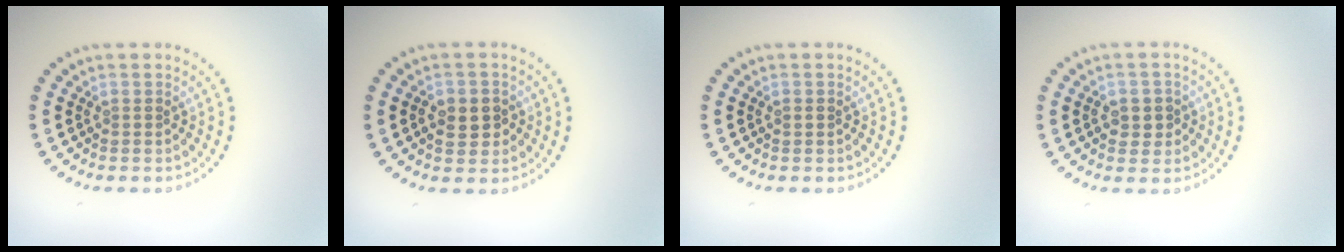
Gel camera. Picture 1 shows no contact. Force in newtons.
{"total": 2.8, "press": 2.7, "slide": 0.5}
{"total": 0.5, "press": 0.5, "slide": 0.1}
{"total": 1.9, "press": 1.8, "slide": 0.2}